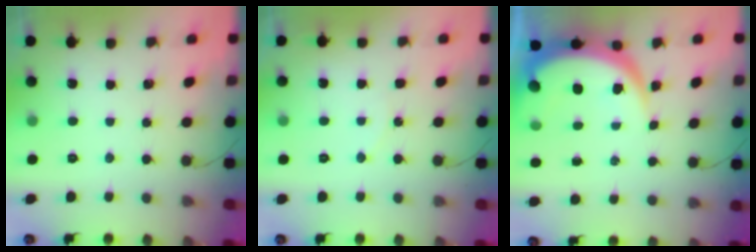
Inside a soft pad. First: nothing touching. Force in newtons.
{"total": 4.8, "press": 4.8, "slide": 0.6}
{"total": 10.2, "press": 10.2, "slide": 1.0}